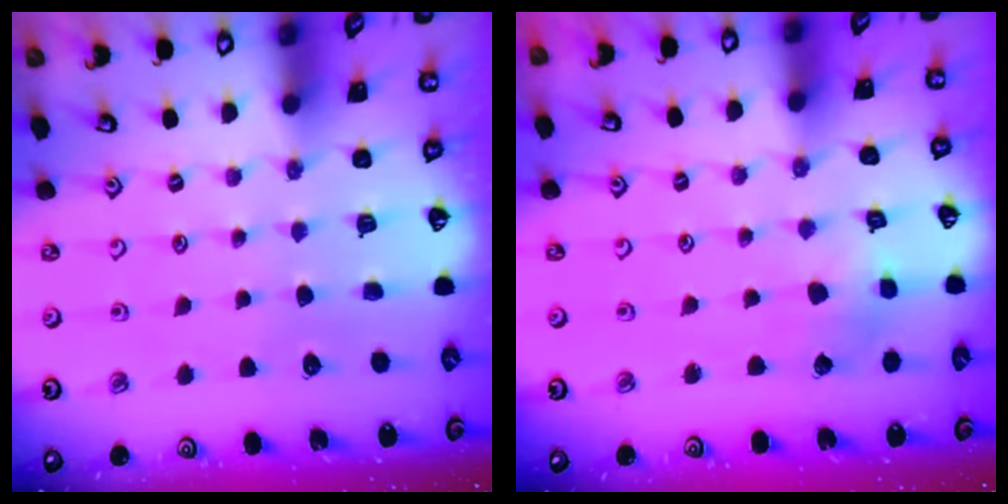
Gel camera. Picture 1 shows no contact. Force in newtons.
{"total": 2.8, "press": 2.7, "slide": 0.4}